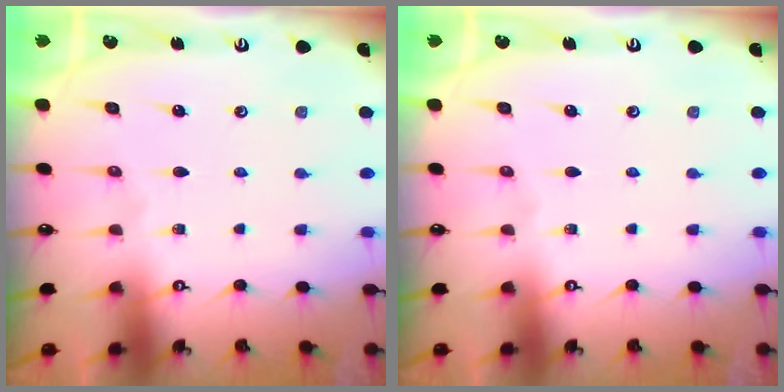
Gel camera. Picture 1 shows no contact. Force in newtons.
{"total": 0.0}